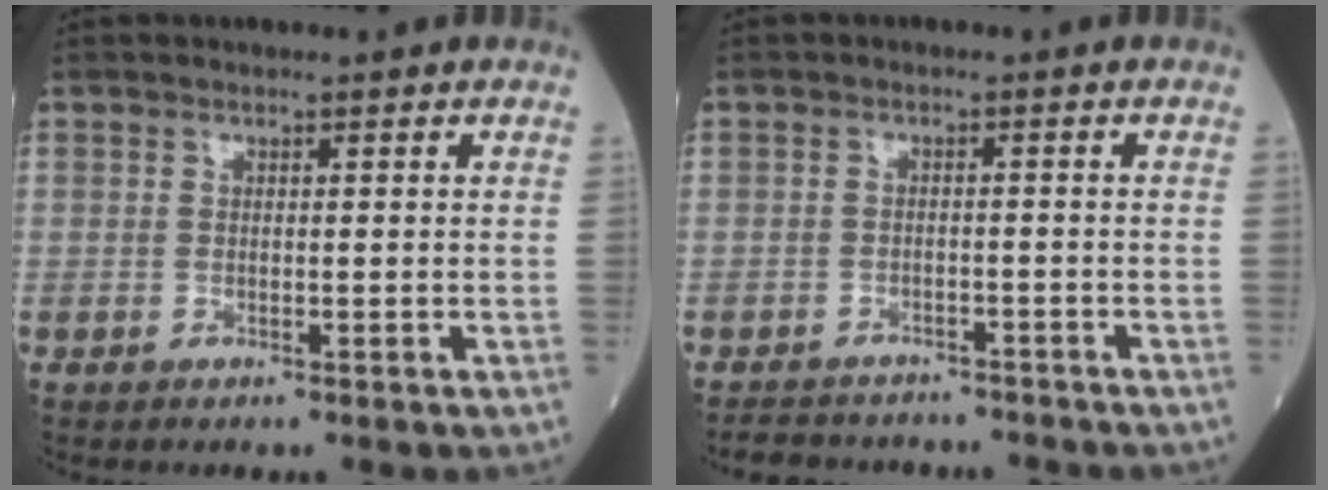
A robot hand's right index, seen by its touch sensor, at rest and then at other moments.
{"total": 8.3, "force": [-7.5, 3.3, 1.5], "torque": [-0.023, 0.007, -0.096]}